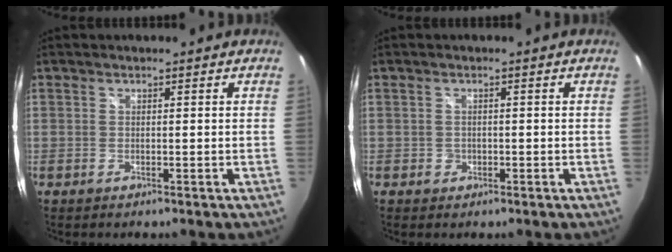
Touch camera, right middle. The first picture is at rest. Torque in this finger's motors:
{"motor_torque": [0.33, -0.38, 0.00, 0.01]}